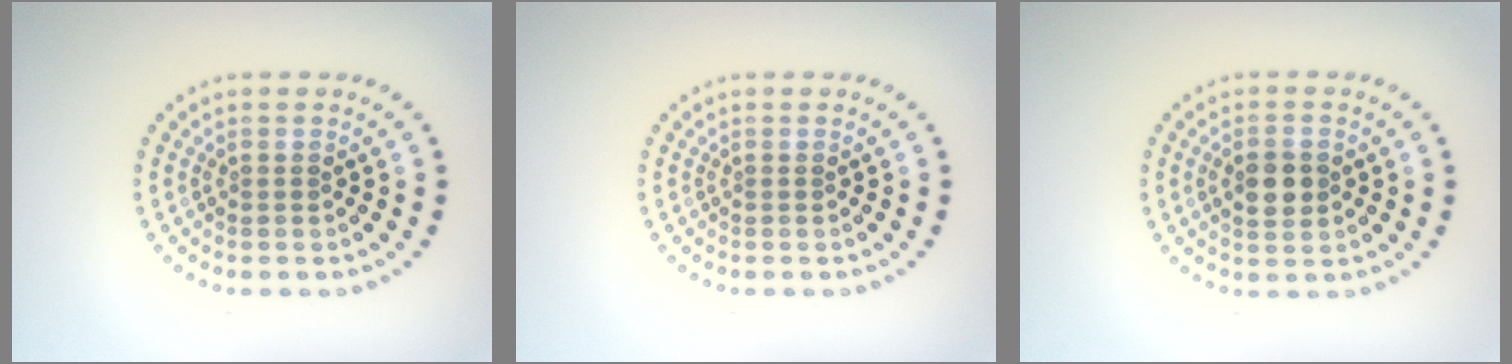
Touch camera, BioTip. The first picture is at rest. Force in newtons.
{"total": 0.0}
{"total": 3.2, "press": 3.2, "slide": 0.1}